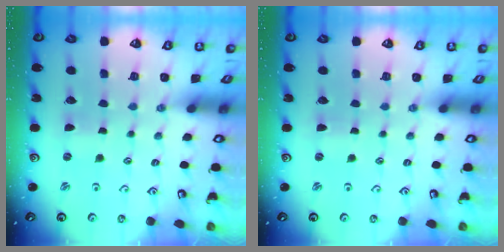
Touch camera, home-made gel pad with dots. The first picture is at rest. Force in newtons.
{"total": 0.0}